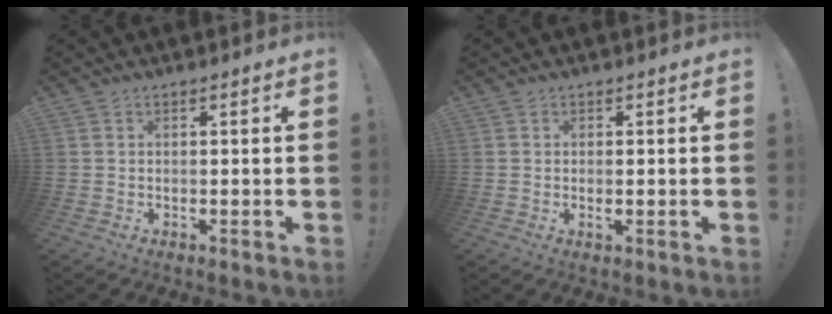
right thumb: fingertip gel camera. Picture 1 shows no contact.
{"total": 1.0, "force": [-0.2, 0.3, 0.9], "torque": [-0.019, 0.001, -0.003]}